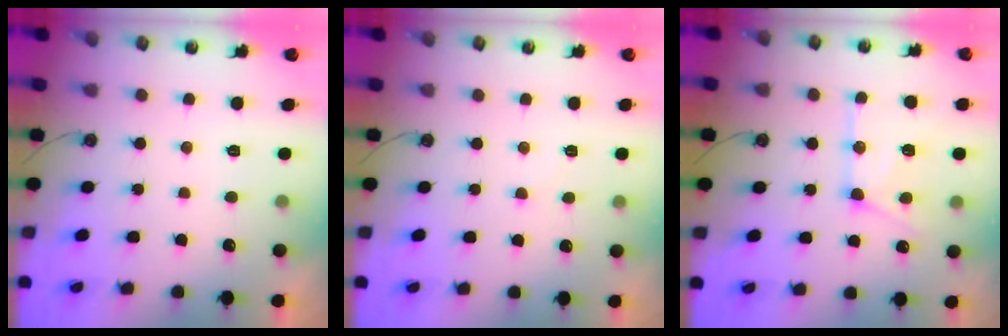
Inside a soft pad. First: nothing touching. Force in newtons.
{"total": 4.7, "press": 4.6, "slide": 0.8}
{"total": 13.5, "press": 13.4, "slide": 1.7}